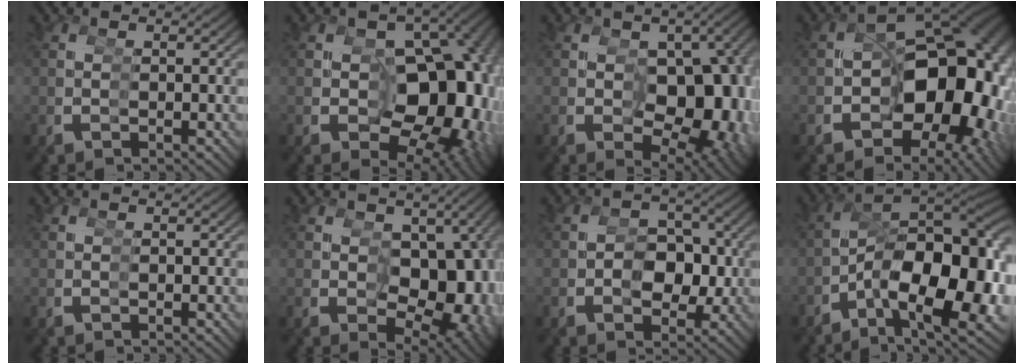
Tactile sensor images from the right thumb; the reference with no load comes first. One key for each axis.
{"total": 16.0, "fx": -1.1, "fy": 11.3, "fz": 11.4, "tx": -0.154, "ty": -0.055, "tz": 0.004}
{"total": 12.3, "fx": -1.6, "fy": 8.2, "fz": 9.0, "tx": -0.133, "ty": -0.047, "tz": -0.003}
{"total": 19.2, "fx": -1.9, "fy": 13.3, "fz": 13.8, "tx": -0.189, "ty": -0.047, "tz": -0.015}
{"total": 0.0}
{"total": 11.0, "fx": -0.8, "fy": 7.6, "fz": 7.9, "tx": -0.109, "ty": -0.042, "tz": 0.008}
{"total": 6.4, "fx": -0.8, "fy": 5.1, "fz": 3.8, "tx": -0.056, "ty": -0.025, "tz": -0.005}
{"total": 19.5, "fx": -3.0, "fy": 12.0, "fz": 15.0, "tx": -0.229, "ty": -0.058, "tz": -0.035}